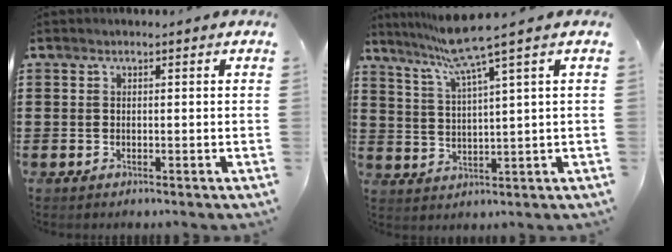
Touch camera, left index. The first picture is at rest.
{"total": 7.6, "force": [5.5, -0.8, 5.2], "torque": [-0.120, -0.021, 0.092]}